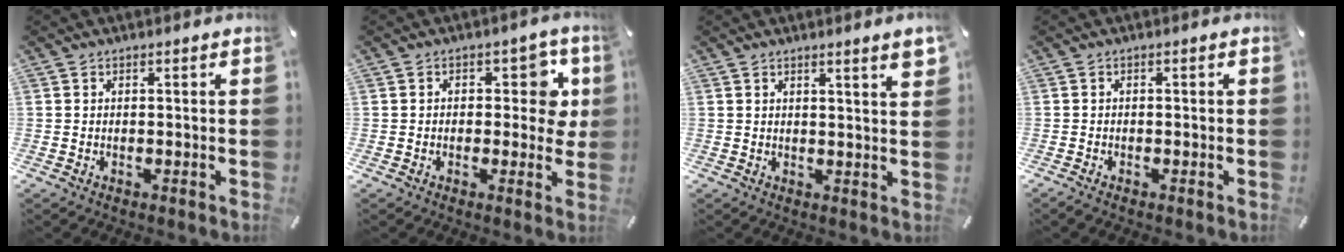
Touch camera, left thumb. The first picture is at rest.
{"total": 7.9, "force": [1.7, 4.9, 5.9], "torque": [-0.062, -0.002, 0.022]}
{"total": 3.5, "force": [2.2, 0.0, 2.8], "torque": [-0.048, -0.011, 0.036]}
{"total": 1.1, "force": [-0.7, 0.3, 0.8], "torque": [-0.015, 0.001, -0.014]}